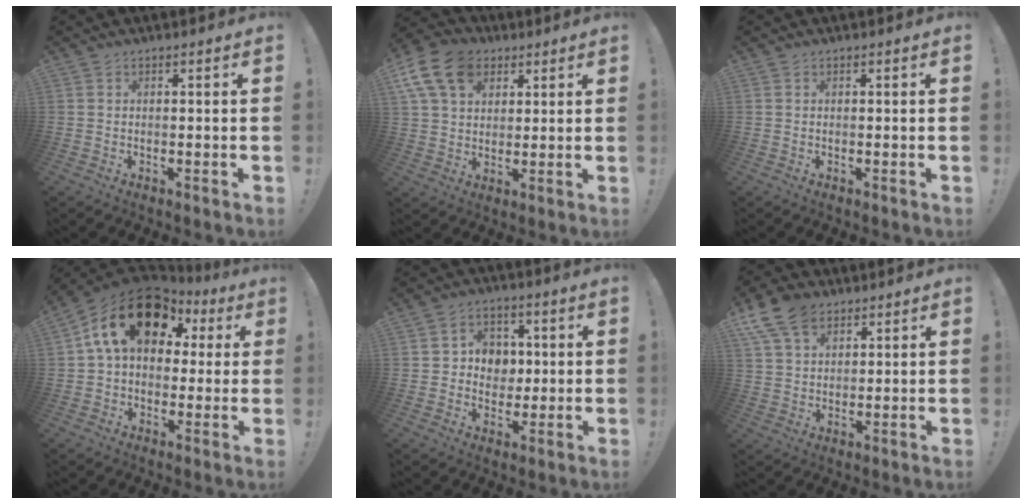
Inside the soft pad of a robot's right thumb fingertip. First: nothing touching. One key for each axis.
{"total": 15.0, "fx": 6.7, "fy": 10.5, "fz": 8.3, "tx": -0.149, "ty": -0.031, "tz": 0.129}
{"total": 0.0}
{"total": 19.6, "fx": 6.8, "fy": 12.3, "fz": 13.6, "tx": -0.222, "ty": -0.009, "tz": 0.121}
{"total": 7.6, "fx": 1.2, "fy": 7.4, "fz": 1.5, "tx": -0.015, "ty": -0.012, "tz": 0.026}
{"total": 11.0, "fx": 6.6, "fy": 6.8, "fz": 5.6, "tx": -0.101, "ty": -0.021, "tz": 0.130}